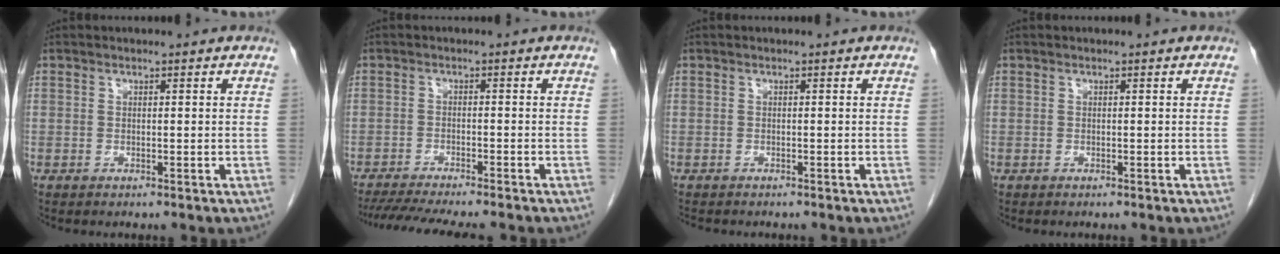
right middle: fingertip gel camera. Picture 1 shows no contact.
{"total": 11.9, "force": [-10.5, 0.7, 5.6], "torque": [-0.080, -0.014, -0.151]}
{"total": 2.4, "force": [-2.1, 0.8, 1.0], "torque": [-0.018, -0.006, -0.025]}
{"total": 0.0}